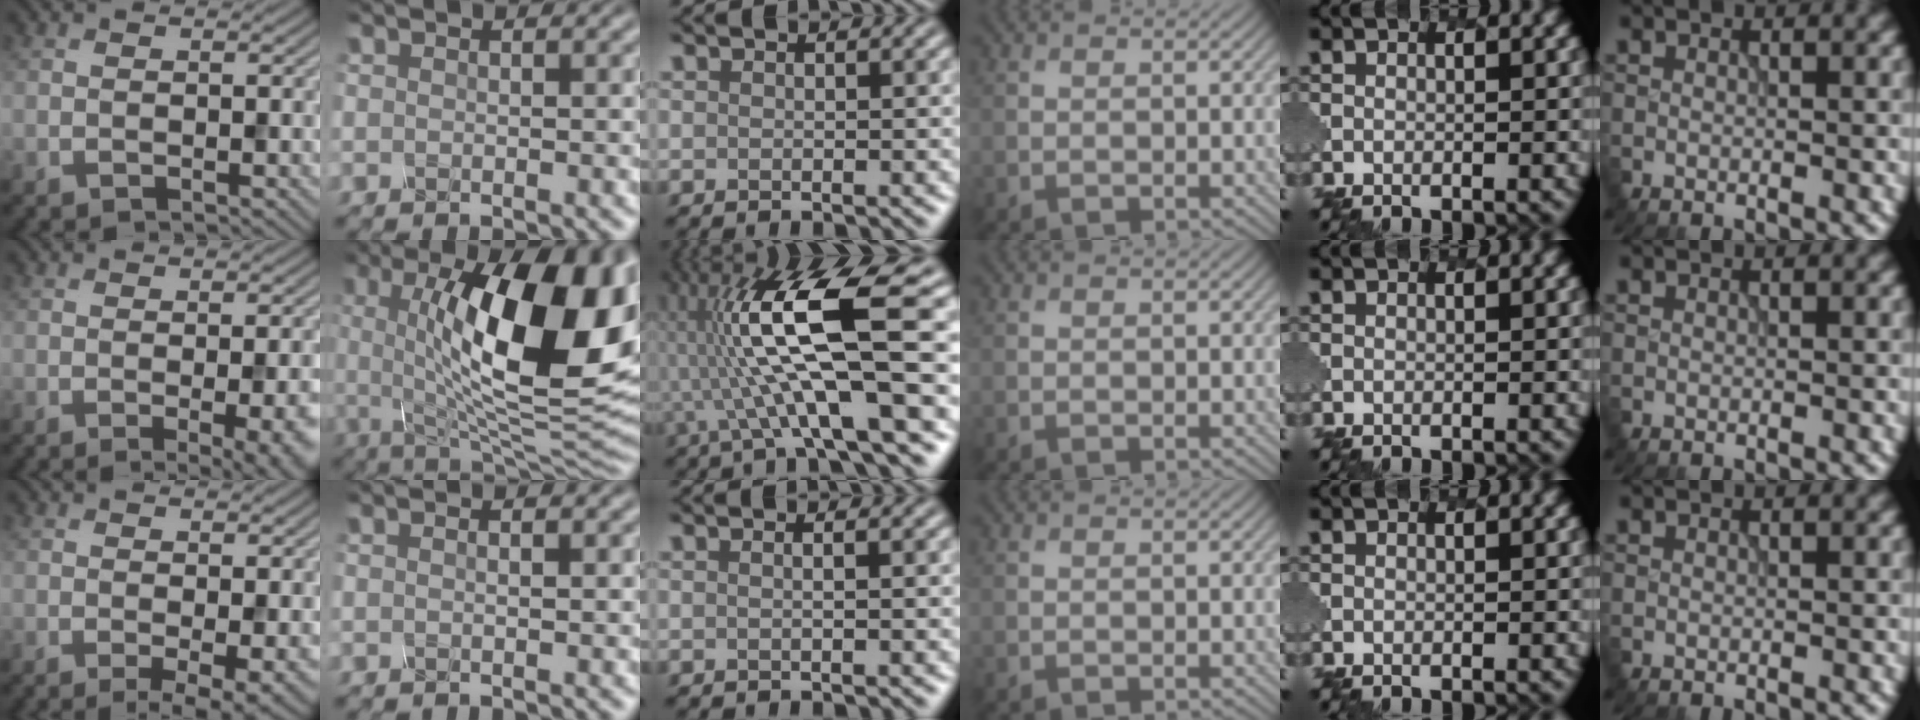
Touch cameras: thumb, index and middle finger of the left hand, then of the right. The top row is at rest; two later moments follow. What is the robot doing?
{"motion": "pour", "object": "mug"}